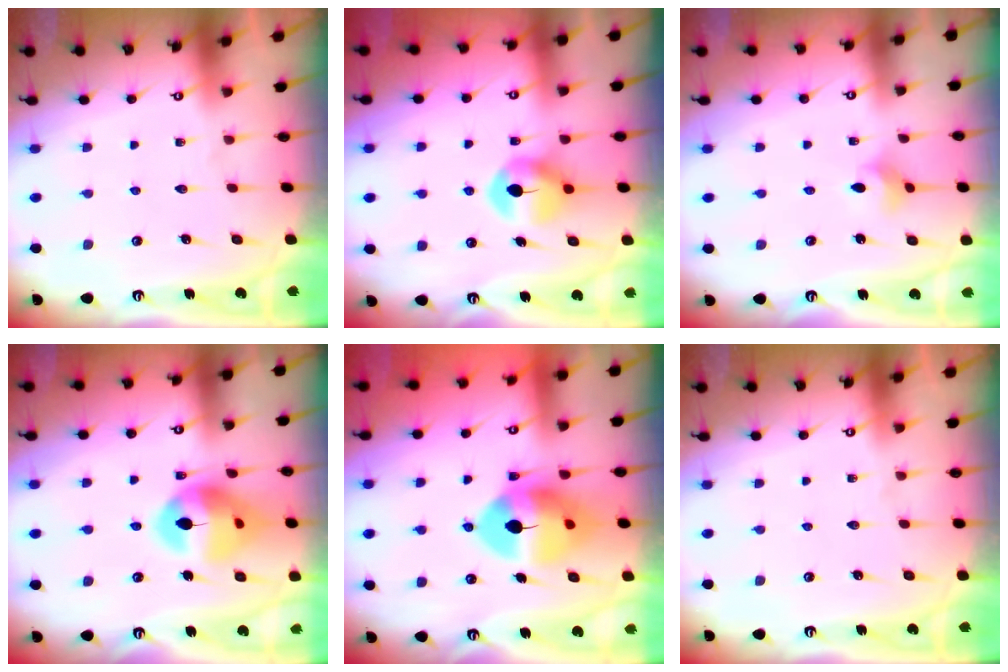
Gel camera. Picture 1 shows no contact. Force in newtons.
{"total": 8.8, "press": 8.7, "slide": 0.5}
{"total": 4.0, "press": 4.0, "slide": 0.8}
{"total": 15.4, "press": 15.3, "slide": 1.8}
{"total": 11.6, "press": 11.4, "slide": 1.9}
{"total": 0.0}